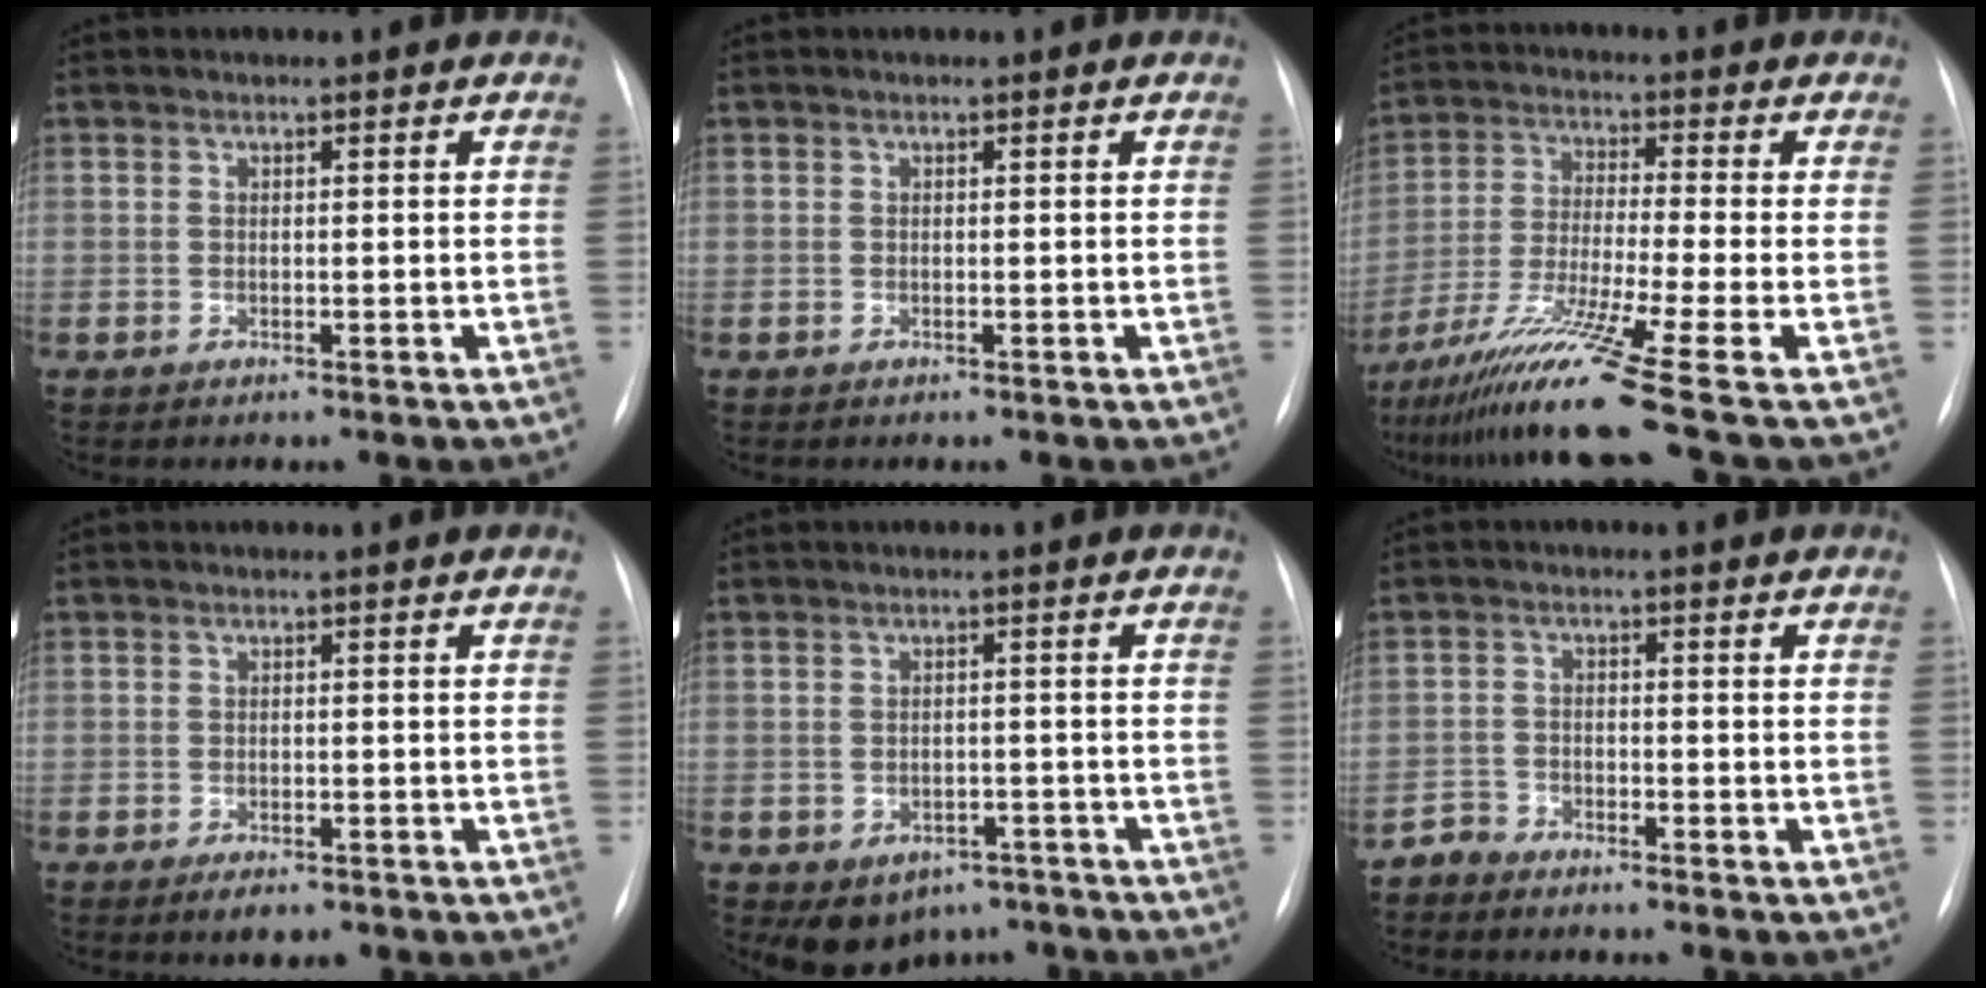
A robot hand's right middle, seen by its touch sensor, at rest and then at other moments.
{"total": 0.0}
{"total": 13.5, "force": [-9.1, -2.6, 9.6], "torque": [-0.189, -0.037, -0.164]}
{"total": 2.3, "force": [-1.5, 0.9, 1.4], "torque": [-0.025, -0.004, -0.016]}
{"total": 6.7, "force": [-4.5, 4.7, 1.9], "torque": [-0.021, 0.014, -0.052]}
{"total": 2.3, "force": [-2.2, 0.6, -0.5], "torque": [0.012, -0.002, -0.043]}